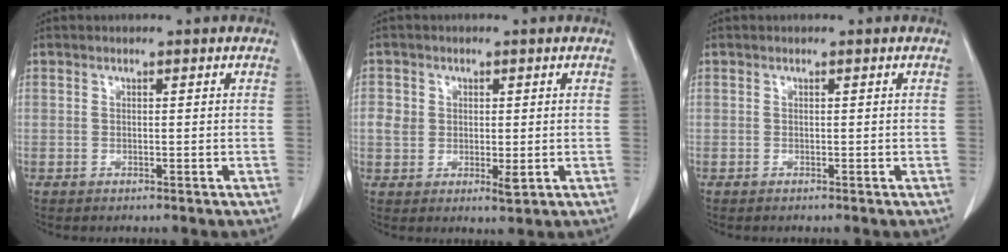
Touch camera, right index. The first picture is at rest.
{"total": 4.2, "force": [0.0, 3.0, 3.0], "torque": [-0.047, 0.000, 0.004]}
{"total": 0.0}